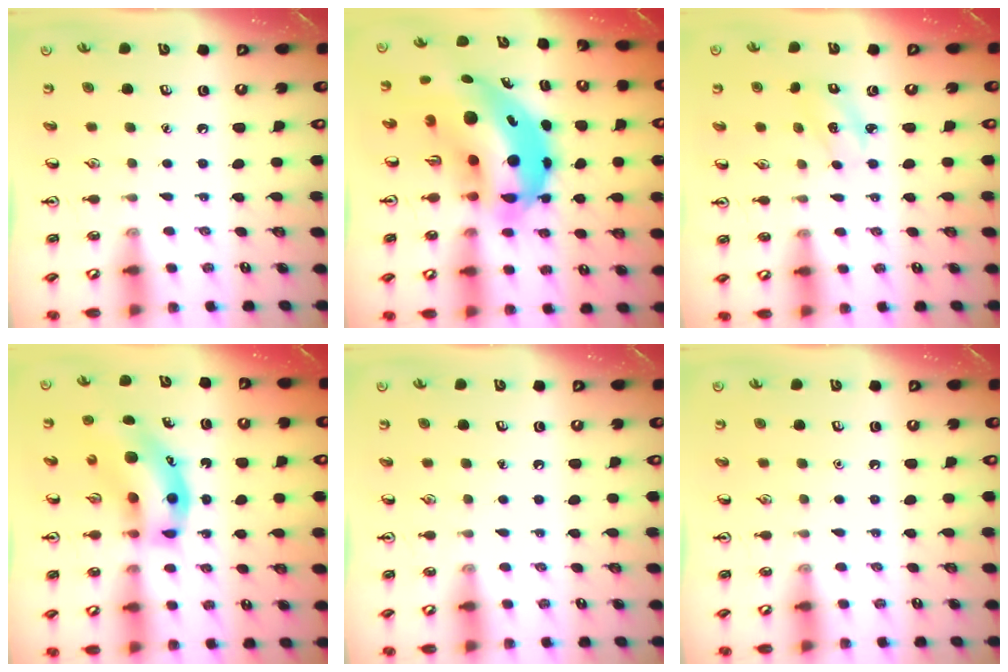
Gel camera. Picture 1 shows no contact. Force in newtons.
{"total": 16.0, "press": 15.4, "slide": 4.3}
{"total": 2.5, "press": 2.4, "slide": 0.5}
{"total": 12.6, "press": 12.2, "slide": 3.4}
{"total": 0.0}
{"total": 0.0}